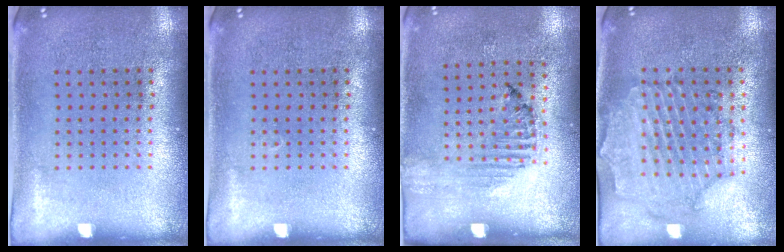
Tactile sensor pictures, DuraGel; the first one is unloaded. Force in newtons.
{"total": 0.0}
{"total": 1.3, "press": 1.2, "slide": 0.4}
{"total": 0.7, "press": 0.6, "slide": 0.4}